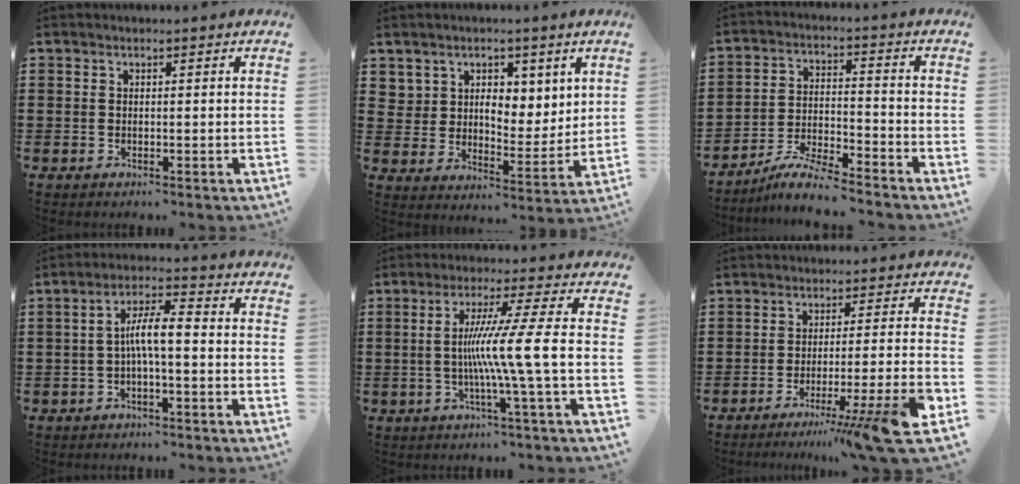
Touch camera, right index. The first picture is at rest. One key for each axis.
{"total": 6.3, "fx": 4.5, "fy": 4.2, "fz": 1.4, "tx": -0.040, "ty": -0.012, "tz": 0.081}
{"total": 6.0, "fx": -5.7, "fy": 0.0, "fz": 1.9, "tx": -0.045, "ty": -0.006, "tz": -0.112}
{"total": 5.8, "fx": -0.8, "fy": 1.2, "fz": 5.7, "tx": -0.111, "ty": 0.007, "tz": -0.019}
{"total": 10.3, "fx": -1.3, "fy": -1.2, "fz": 10.1, "tx": -0.186, "ty": -0.014, "tz": -0.034}
{"total": 9.3, "fx": -5.8, "fy": -0.8, "fz": 7.3, "tx": -0.112, "ty": -0.011, "tz": -0.104}